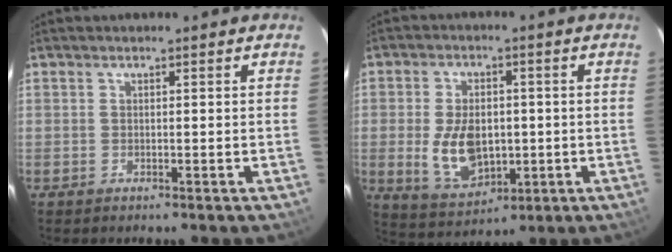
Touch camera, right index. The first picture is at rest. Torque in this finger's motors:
{"motor_torque": [0.85, -0.52, 0.28, 0.08]}